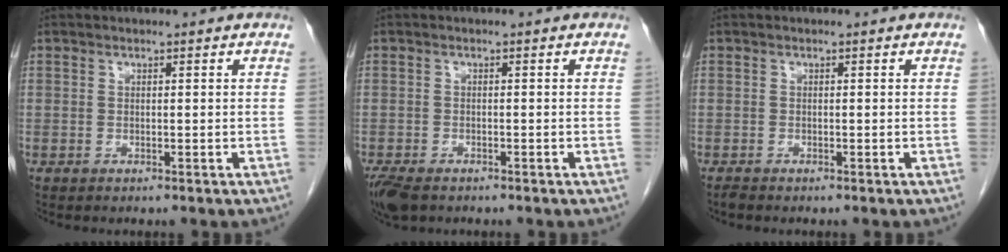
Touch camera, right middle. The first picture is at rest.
{"total": 5.2, "force": [-3.8, 2.4, 2.7], "torque": [-0.053, -0.011, -0.064]}
{"total": 0.5, "force": [-0.5, 0.0, 0.1], "torque": [-0.009, -0.002, -0.012]}